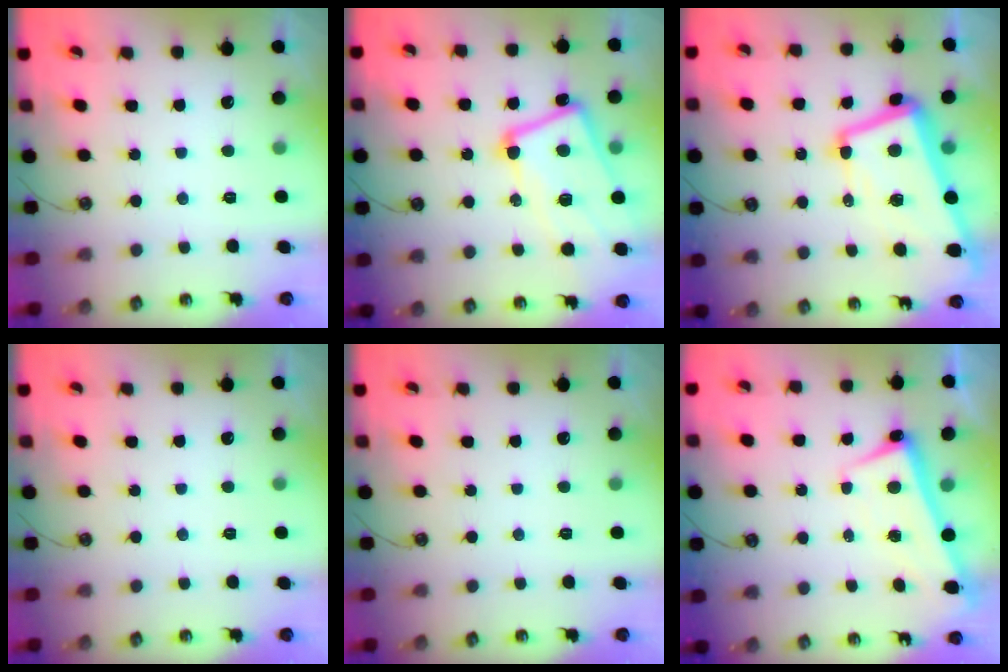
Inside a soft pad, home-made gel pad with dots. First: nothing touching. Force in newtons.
{"total": 10.2, "press": 10.1, "slide": 1.5}
{"total": 12.6, "press": 12.4, "slide": 2.4}
{"total": 0.0}
{"total": 0.0}
{"total": 2.6, "press": 2.4, "slide": 0.8}